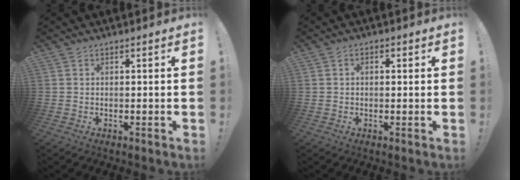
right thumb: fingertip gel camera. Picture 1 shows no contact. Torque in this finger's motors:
{"motor_torque": [-0.01, -0.01, -0.15, -0.20, -0.09]}